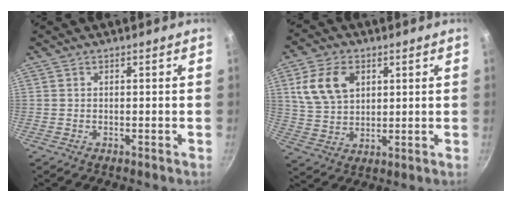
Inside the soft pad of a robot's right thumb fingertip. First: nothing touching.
{"total": 10.8, "force": [3.8, 7.4, 6.9], "torque": [-0.113, -0.008, 0.075]}